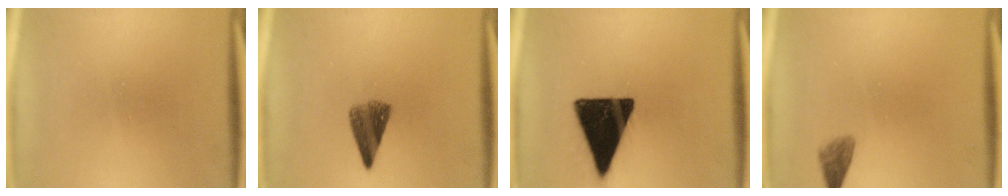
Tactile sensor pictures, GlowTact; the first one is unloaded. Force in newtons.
{"total": 5.2}
{"total": 17.6}
{"total": 1.9}